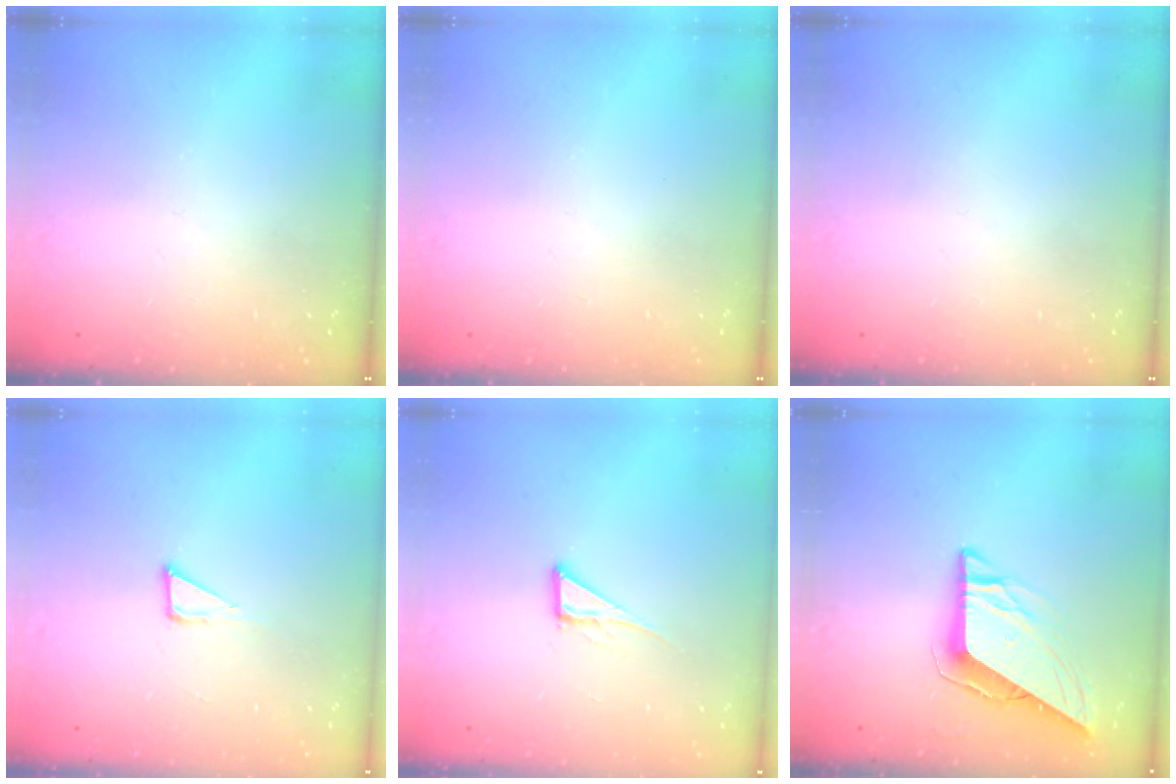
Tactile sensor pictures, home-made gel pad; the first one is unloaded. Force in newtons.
{"total": 0.0}
{"total": 0.0}
{"total": 5.8, "press": 5.8, "slide": 0.2}
{"total": 6.0, "press": 6.0, "slide": 0.4}
{"total": 9.8, "press": 9.7, "slide": 1.1}